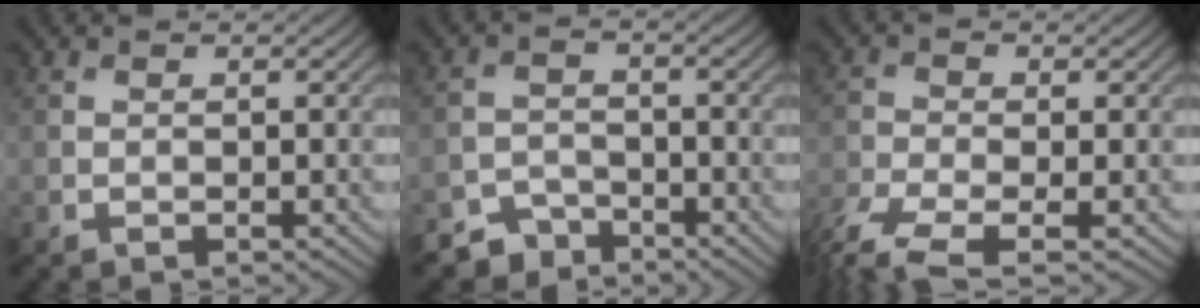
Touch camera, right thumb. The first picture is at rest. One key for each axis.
{"total": 3.8, "fx": -3.4, "fy": 1.6, "fz": 0.4, "tx": 0.000, "ty": 0.001, "tz": -0.067}
{"total": 6.1, "fx": -3.9, "fy": 2.0, "fz": 4.3, "tx": -0.100, "ty": -0.018, "tz": -0.081}